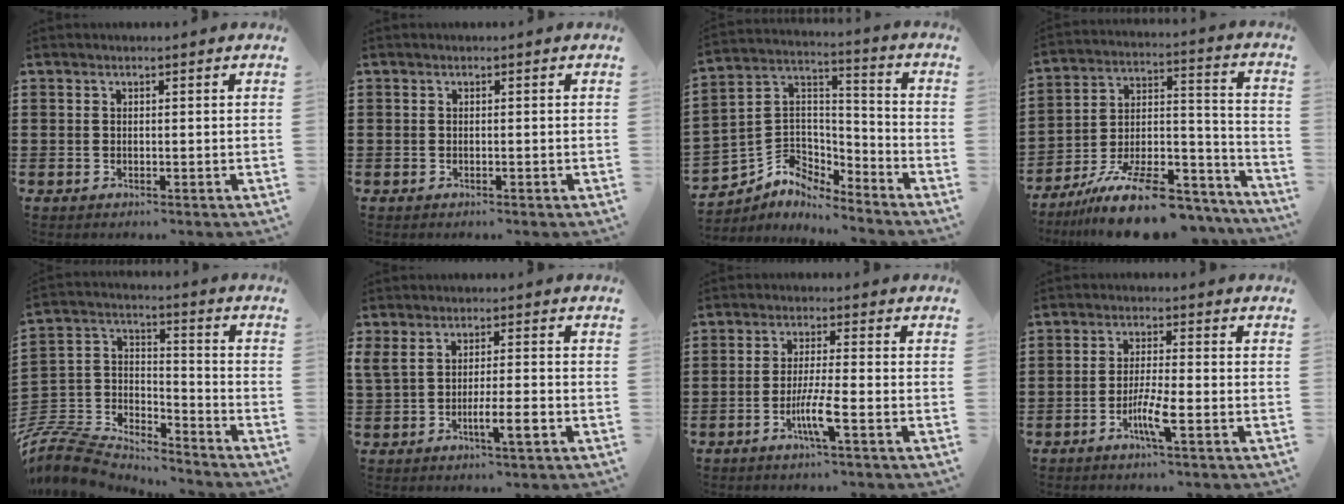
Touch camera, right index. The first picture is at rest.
{"total": 0.0}
{"total": 4.9, "force": [-3.7, 3.1, 0.5], "torque": [-0.045, -0.018, -0.082]}
{"total": 15.4, "force": [-12.3, 4.1, 8.3], "torque": [-0.119, 0.056, -0.214]}
{"total": 8.4, "force": [-7.9, 2.2, 1.7], "torque": [-0.065, -0.007, -0.164]}
{"total": 5.1, "force": [-1.7, 0.8, 4.8], "torque": [-0.087, -0.004, -0.034]}
{"total": 5.4, "force": [-2.4, 0.2, 4.9], "torque": [-0.095, -0.014, -0.045]}
{"total": 5.0, "force": [-2.3, 0.4, 4.5], "torque": [-0.089, -0.012, -0.042]}